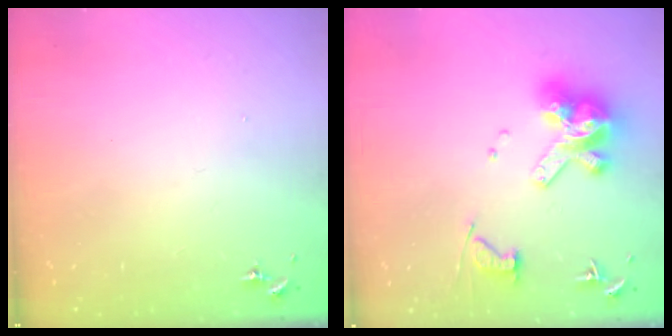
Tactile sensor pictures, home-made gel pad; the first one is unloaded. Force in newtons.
{"total": 16.2, "press": 16.2, "slide": 1.6}